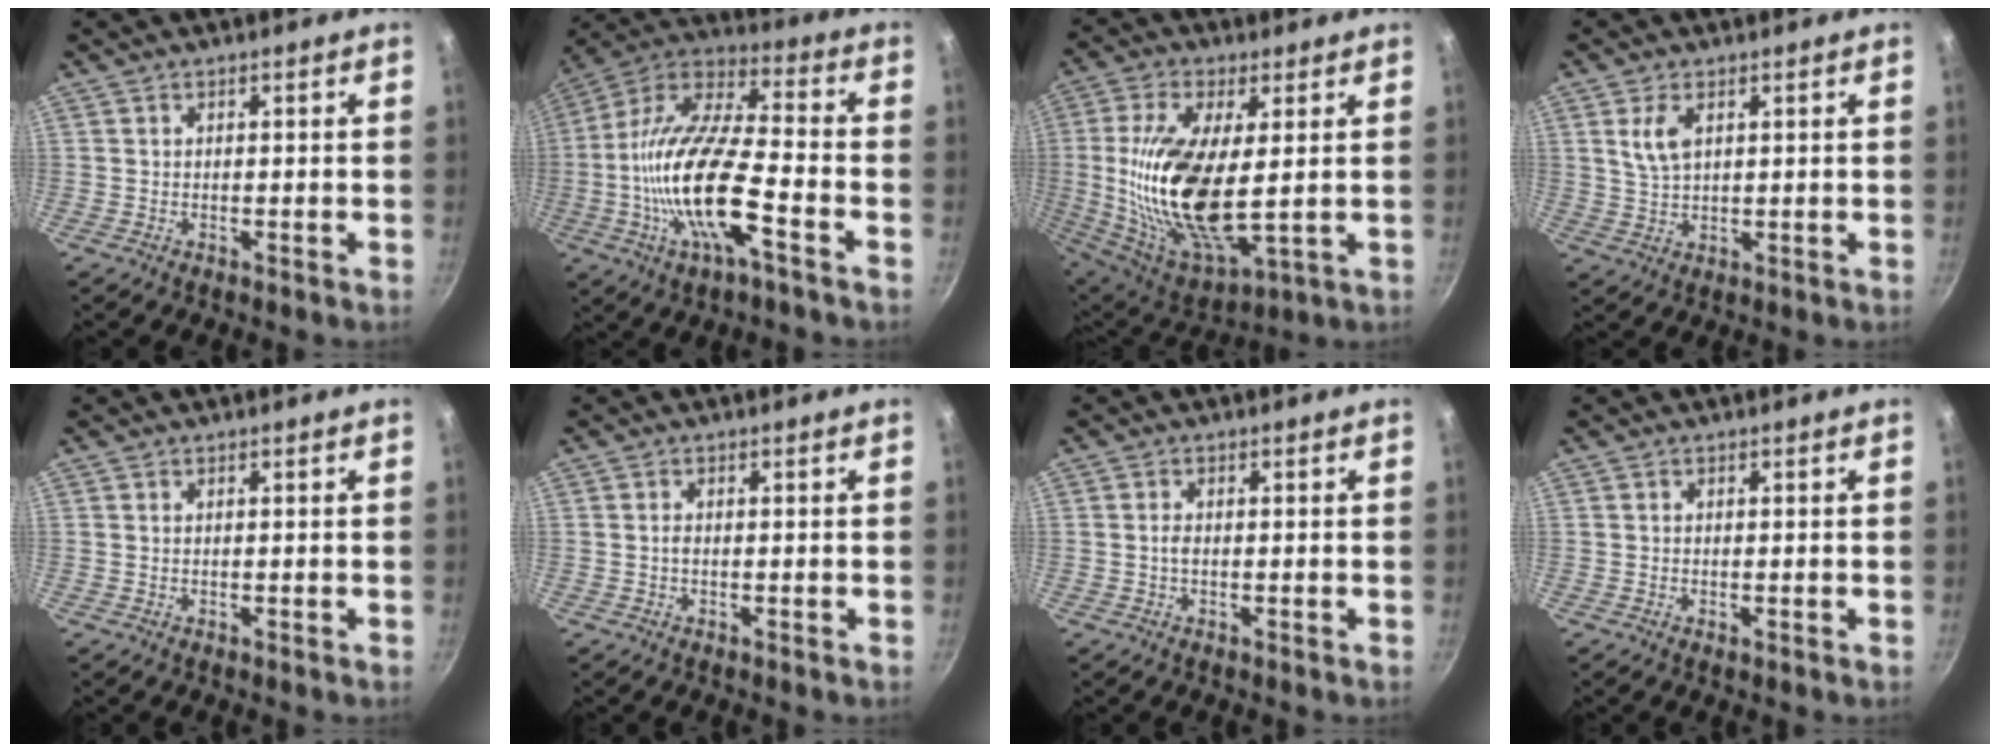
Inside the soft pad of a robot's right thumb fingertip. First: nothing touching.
{"total": 20.4, "force": [-5.7, 6.8, 18.4], "torque": [-0.352, 0.036, -0.125]}
{"total": 20.9, "force": [1.2, 8.8, 19.0], "torque": [-0.369, -0.015, 0.030]}
{"total": 5.1, "force": [1.9, 2.8, 3.9], "torque": [-0.072, -0.007, 0.039]}
{"total": 0.0}
{"total": 0.8, "force": [-0.1, 0.4, 0.6], "torque": [-0.012, 0.003, -0.003]}
{"total": 1.2, "force": [-0.1, 0.7, 1.0], "torque": [-0.020, 0.003, -0.004]}
{"total": 0.7, "force": [-0.2, 0.3, 0.6], "torque": [-0.010, 0.000, -0.003]}